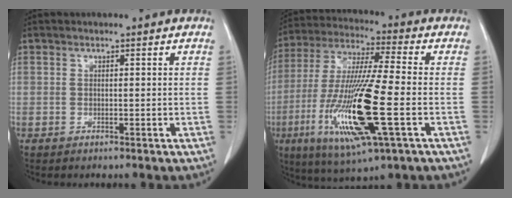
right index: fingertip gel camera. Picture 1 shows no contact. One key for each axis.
{"total": 18.9, "fx": -5.1, "fy": 1.5, "fz": 18.2, "tx": -0.381, "ty": -0.026, "tz": -0.091}